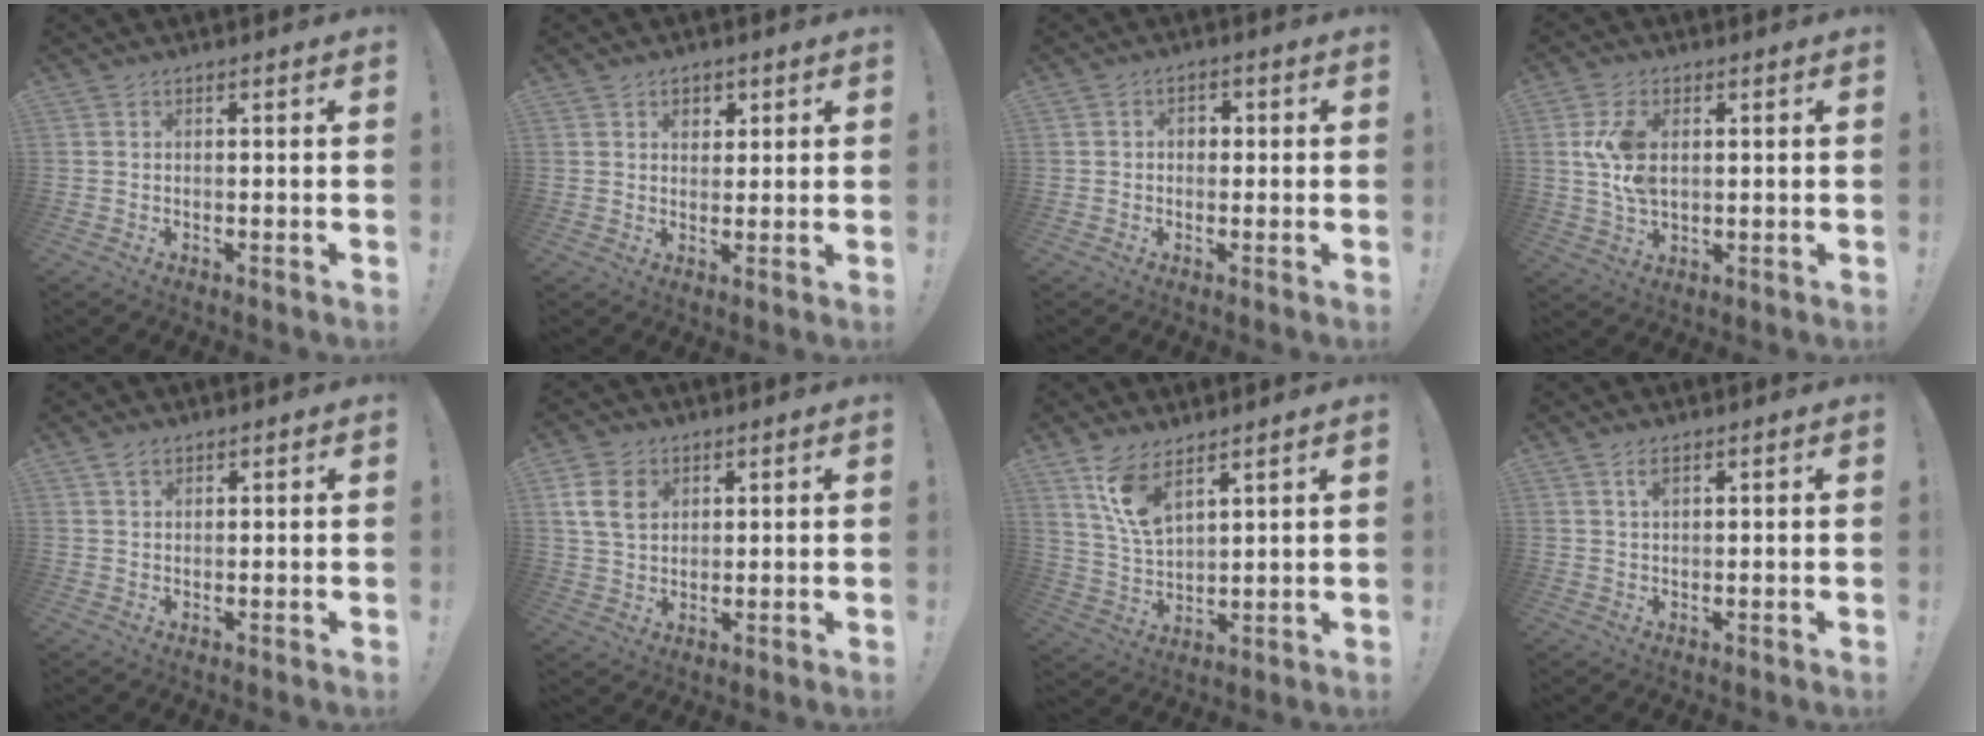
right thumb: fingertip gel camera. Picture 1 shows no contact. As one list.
[{"total": 3.4, "force": [1.9, 2.6, 1.2], "torque": [-0.002, -0.010, 0.029]}, {"total": 2.3, "force": [-0.3, 1.7, 1.4], "torque": [-0.019, 0.001, -0.010]}, {"total": 8.9, "force": [1.7, 5.2, 7.0], "torque": [-0.125, -0.005, 0.030]}, {"total": 2.4, "force": [1.6, 1.3, 1.2], "torque": [-0.017, -0.003, 0.028]}, {"total": 9.9, "force": [3.6, 7.4, 5.5], "torque": [-0.097, -0.001, 0.073]}, {"total": 10.5, "force": [7.0, 4.6, 6.4], "torque": [-0.124, -0.030, 0.135]}, {"total": 2.6, "force": [1.5, 0.9, 1.9], "torque": [-0.024, -0.005, 0.024]}]